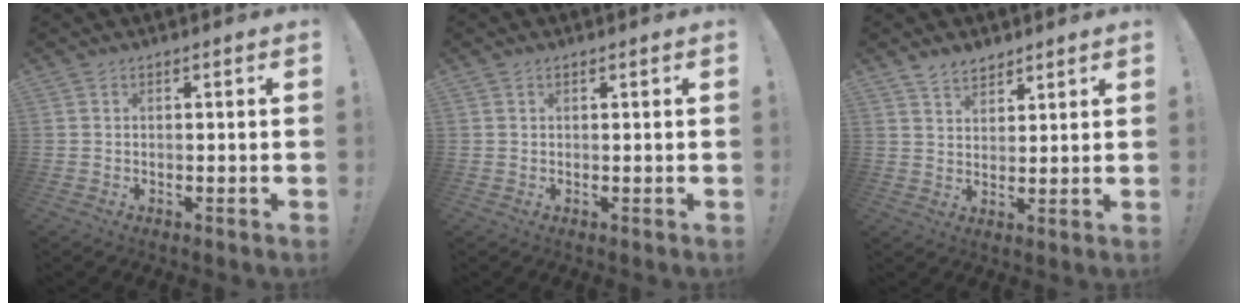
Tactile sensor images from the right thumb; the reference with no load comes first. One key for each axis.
{"total": 0.8, "fx": 0.6, "fy": 0.5, "fz": 0.3, "tx": -0.003, "ty": 0.000, "tz": 0.010}
{"total": 5.8, "fx": 4.8, "fy": 2.9, "fz": 1.5, "tx": -0.027, "ty": -0.026, "tz": 0.091}